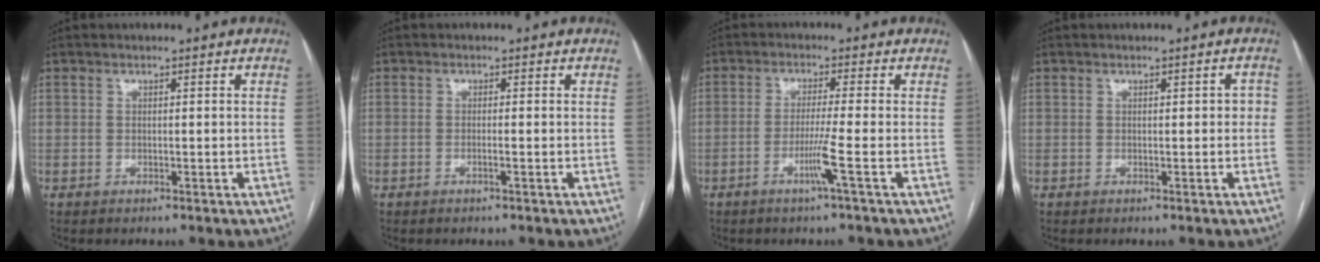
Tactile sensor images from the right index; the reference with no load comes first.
{"total": 0.8, "force": [-0.4, -0.2, 0.7], "torque": [-0.012, 0.001, -0.007]}
{"total": 4.3, "force": [-1.8, -1.3, 3.7], "torque": [-0.073, -0.010, -0.038]}
{"total": 1.6, "force": [0.0, 0.9, 1.4], "torque": [-0.009, 0.014, 0.000]}